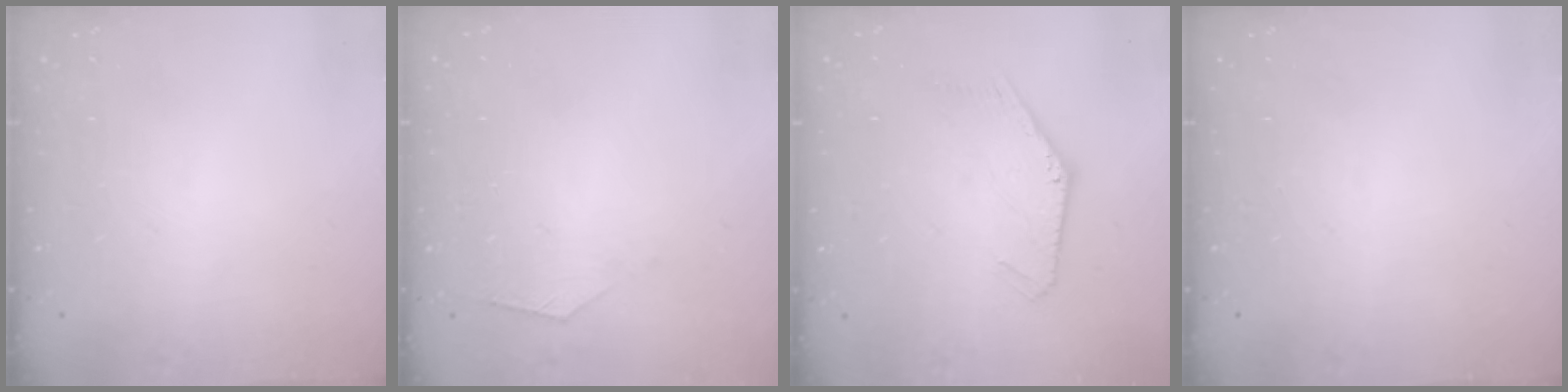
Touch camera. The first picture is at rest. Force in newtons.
{"total": 1.1, "press": 1.1, "slide": 0.3}
{"total": 1.1, "press": 1.1, "slide": 0.0}
{"total": 0.0}